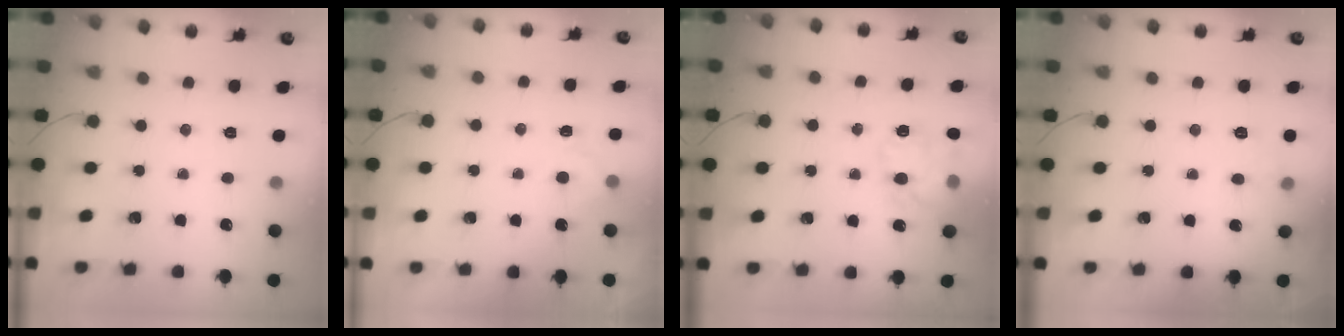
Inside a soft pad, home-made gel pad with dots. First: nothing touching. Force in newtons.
{"total": 2.5, "press": 2.0, "slide": 1.5}
{"total": 17.1, "press": 16.9, "slide": 2.5}
{"total": 7.0, "press": 6.9, "slide": 1.5}